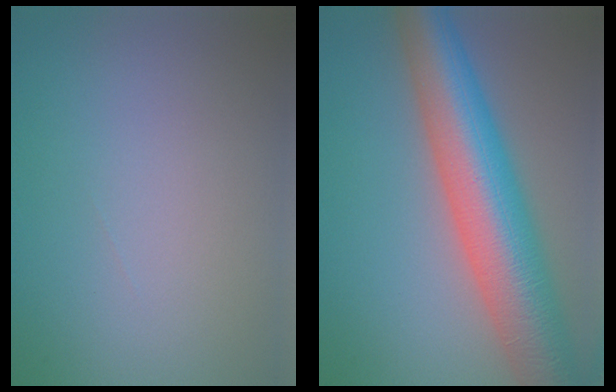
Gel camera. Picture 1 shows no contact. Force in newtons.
{"total": 11.6, "press": 11.6, "slide": 0.4}